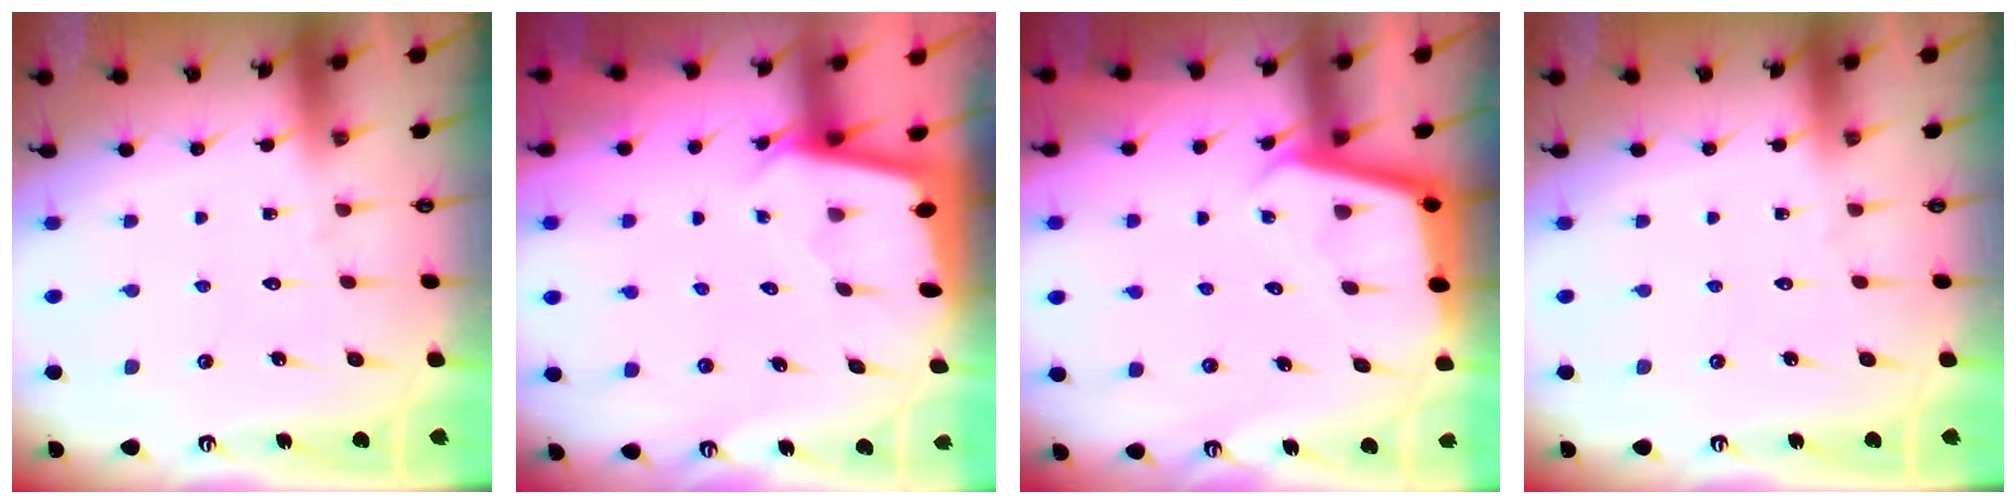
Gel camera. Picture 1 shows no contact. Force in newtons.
{"total": 1.8, "press": 1.8, "slide": 0.1}
{"total": 3.4, "press": 3.4, "slide": 0.2}
{"total": 0.0}